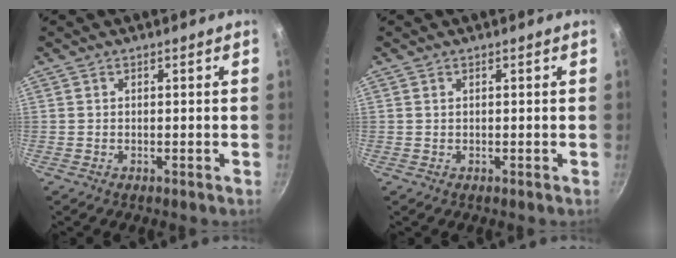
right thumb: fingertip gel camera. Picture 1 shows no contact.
{"total": 0.0}